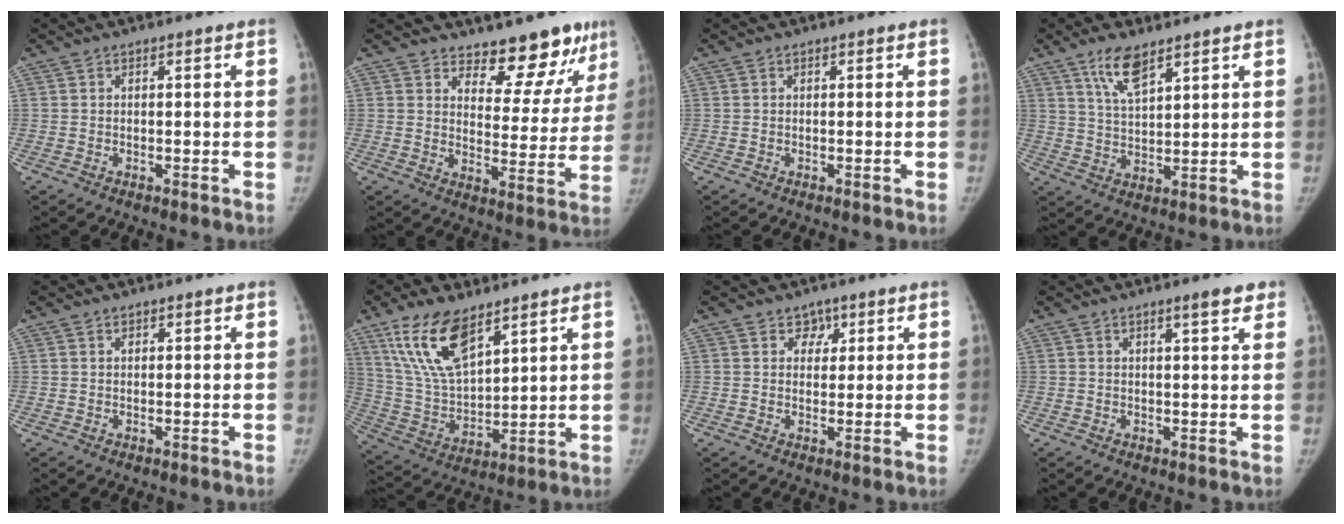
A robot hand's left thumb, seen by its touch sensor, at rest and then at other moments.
{"total": 12.5, "force": [10.5, 5.2, 4.4], "torque": [-0.005, -0.090, 0.139]}
{"total": 0.0}
{"total": 7.3, "force": [4.9, 2.5, 4.9], "torque": [-0.084, -0.026, 0.096]}
{"total": 0.7, "force": [0.5, 0.4, 0.3], "torque": [-0.002, -0.003, 0.008]}
{"total": 15.6, "force": [9.5, 6.6, 10.4], "torque": [-0.180, -0.040, 0.195]}
{"total": 2.9, "force": [1.7, 2.3, 0.8], "torque": [0.013, -0.008, 0.022]}
{"total": 3.5, "force": [2.3, 0.6, 2.5], "torque": [-0.027, -0.011, 0.031]}